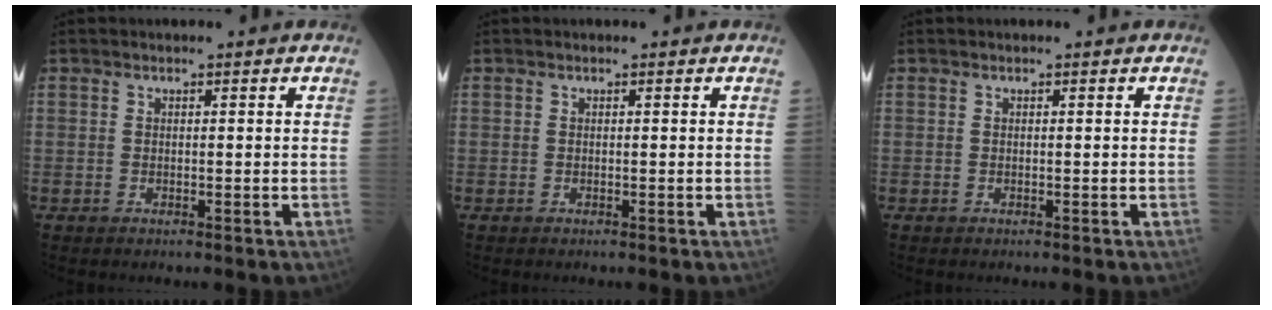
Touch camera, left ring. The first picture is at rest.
{"total": 0.0}
{"total": 0.0}